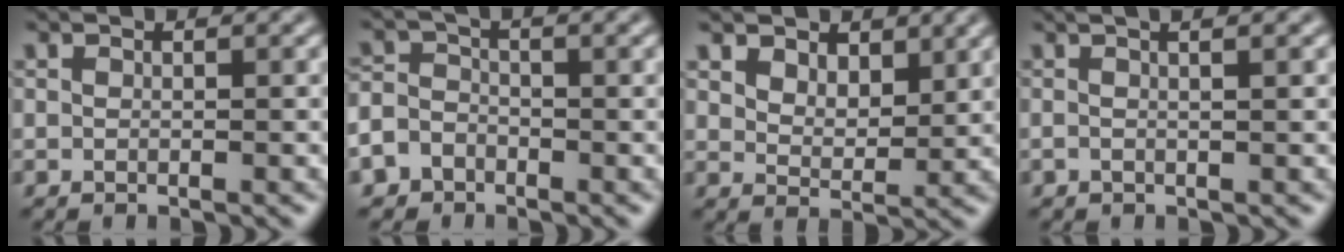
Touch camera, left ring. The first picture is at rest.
{"total": 3.1, "force": [-2.1, 2.0, 1.0], "torque": [-0.020, -0.003, -0.044]}
{"total": 4.1, "force": [3.1, 2.1, 1.6], "torque": [-0.043, -0.006, 0.048]}
{"total": 3.6, "force": [1.4, 1.5, 3.0], "torque": [-0.026, 0.020, -0.016]}